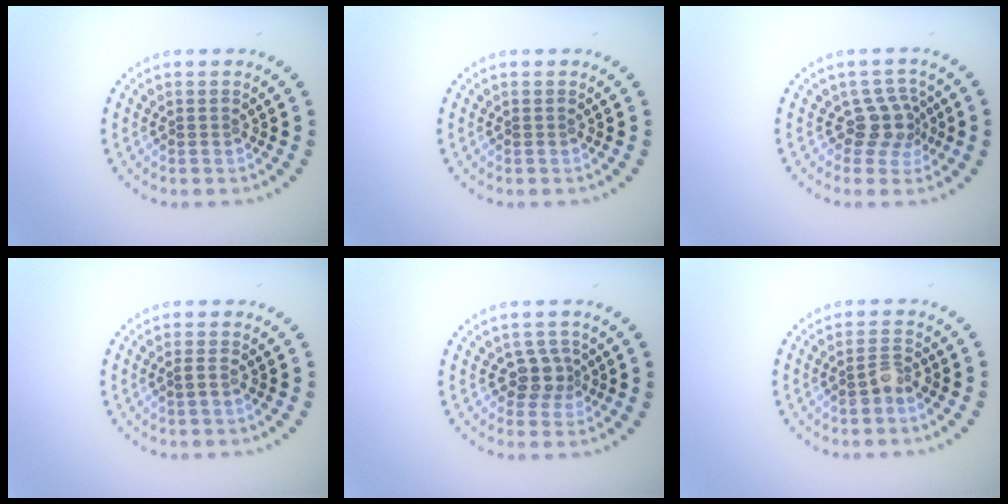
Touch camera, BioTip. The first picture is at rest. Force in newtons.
{"total": 0.0}
{"total": 2.7, "press": 2.0, "slide": 1.8}
{"total": 0.6, "press": 0.3, "slide": 0.6}
{"total": 2.3, "press": 1.9, "slide": 1.4}
{"total": 1.8, "press": 1.7, "slide": 0.7}